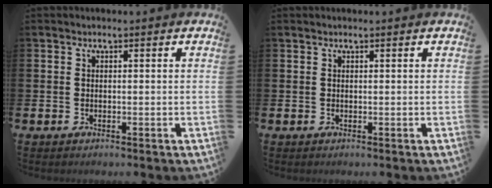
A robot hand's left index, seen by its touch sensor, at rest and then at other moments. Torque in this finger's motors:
{"motor_torque": [-0.05, 0.06, 0.00, -0.01]}